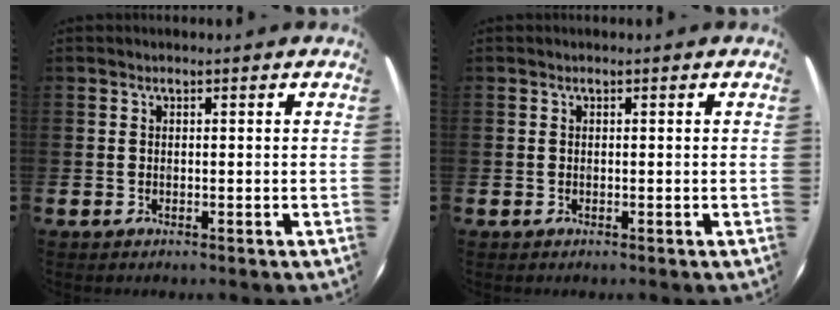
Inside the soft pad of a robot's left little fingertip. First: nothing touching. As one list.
[{"total": 0.0}]